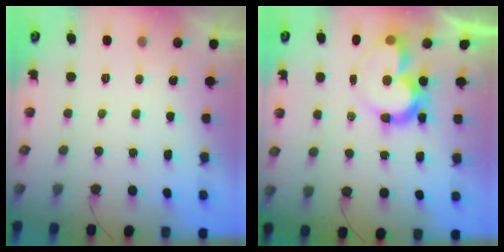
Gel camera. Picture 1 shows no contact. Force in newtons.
{"total": 12.0, "press": 11.9, "slide": 1.6}